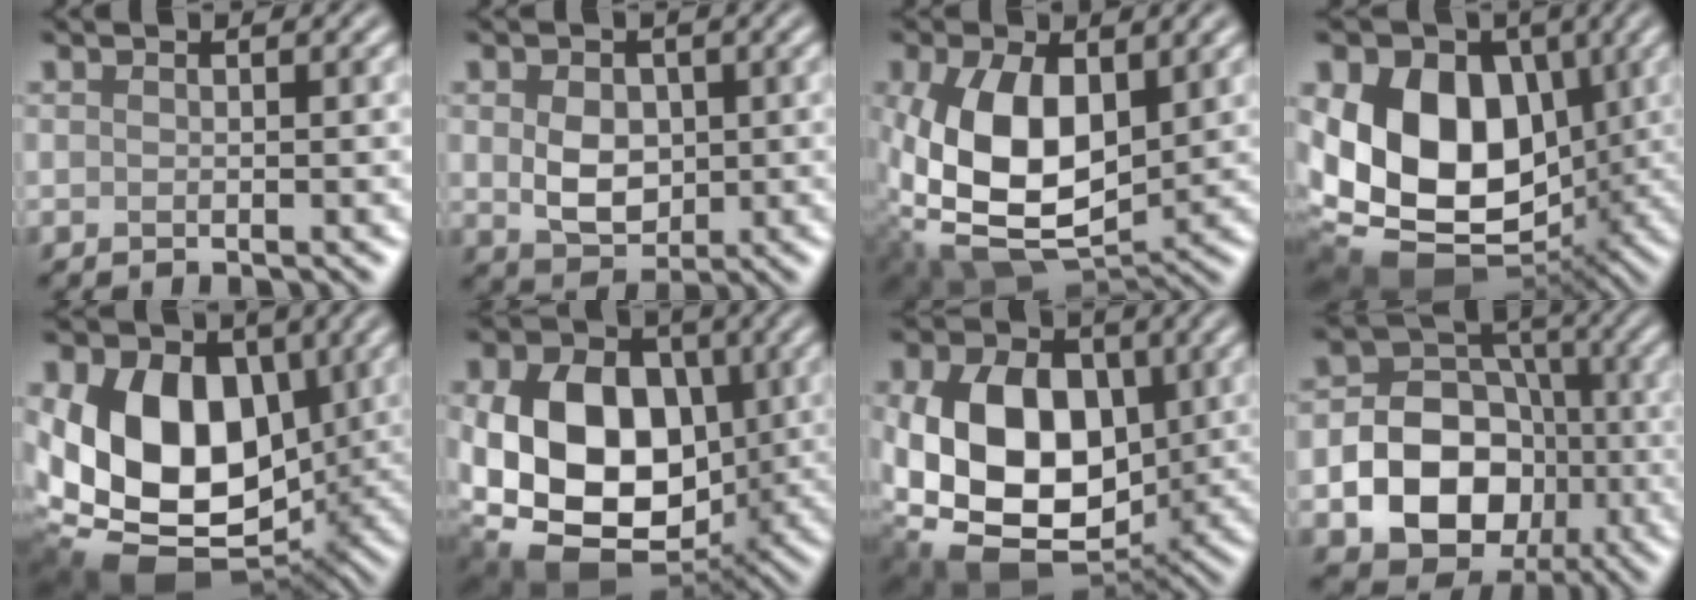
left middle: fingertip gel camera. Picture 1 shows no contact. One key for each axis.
{"total": 4.2, "fx": 0.2, "fy": 3.1, "fz": 2.8, "tx": -0.055, "ty": -0.007, "tz": 0.006}
{"total": 11.4, "fx": 0.8, "fy": 6.8, "fz": 9.0, "tx": -0.195, "ty": -0.010, "tz": 0.022}
{"total": 16.8, "fx": 0.6, "fy": 12.0, "fz": 11.8, "tx": -0.186, "ty": 0.007, "tz": 0.016}
{"total": 14.8, "fx": 1.5, "fy": 10.4, "fz": 10.5, "tx": -0.185, "ty": -0.015, "tz": 0.024}
{"total": 13.9, "fx": -1.0, "fy": 9.9, "fz": 9.7, "tx": -0.168, "ty": -0.014, "tz": -0.021}
{"total": 12.2, "fx": 0.0, "fy": 8.6, "fz": 8.6, "tx": -0.162, "ty": -0.019, "tz": -0.001}
{"total": 10.6, "fx": -2.8, "fy": 8.4, "fz": 5.8, "tx": -0.082, "ty": -0.011, "tz": -0.073}